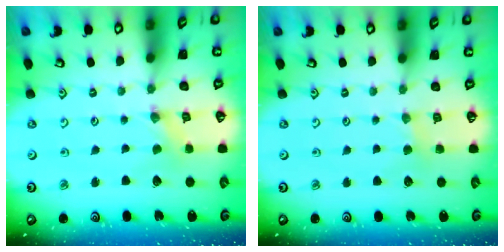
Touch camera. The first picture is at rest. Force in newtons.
{"total": 2.5, "press": 2.4, "slide": 0.4}